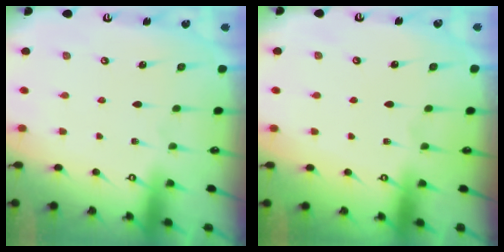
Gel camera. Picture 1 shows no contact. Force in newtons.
{"total": 0.0}